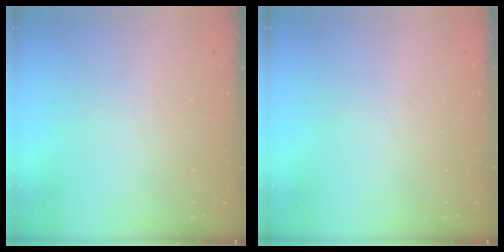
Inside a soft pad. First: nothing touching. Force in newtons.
{"total": 0.0}